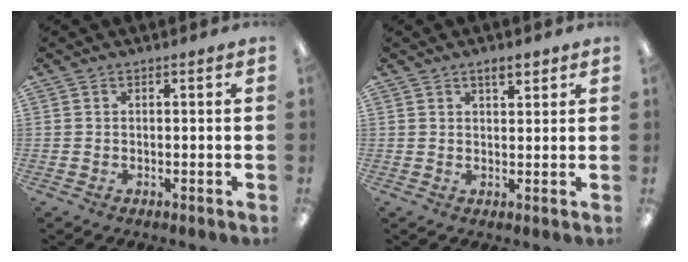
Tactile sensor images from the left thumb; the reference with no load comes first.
{"total": 3.7, "force": [2.6, 1.5, 2.1], "torque": [-0.020, -0.009, 0.042]}